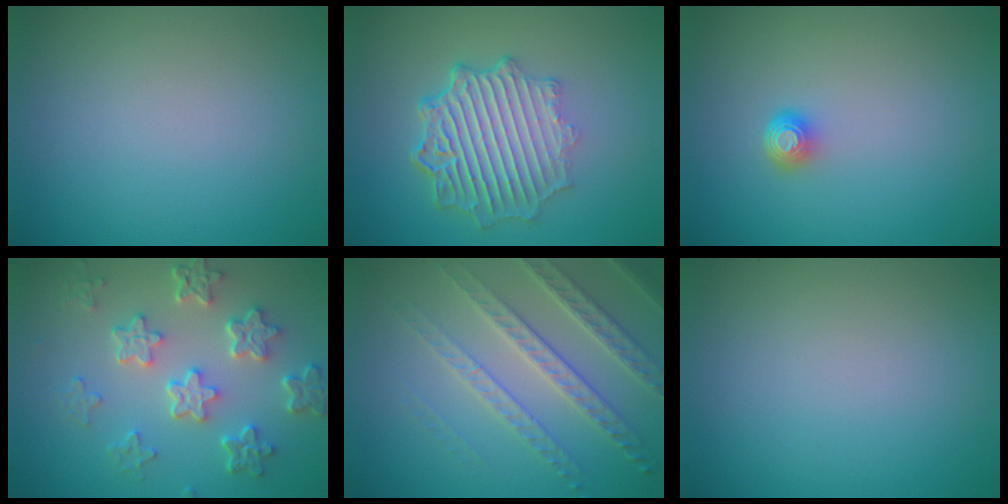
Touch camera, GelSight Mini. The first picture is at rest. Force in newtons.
{"total": 7.3, "press": 5.2, "slide": 5.1}
{"total": 1.6, "press": 1.2, "slide": 1.2}
{"total": 5.6, "press": 4.3, "slide": 3.6}
{"total": 5.0, "press": 4.2, "slide": 2.8}
{"total": 0.0}